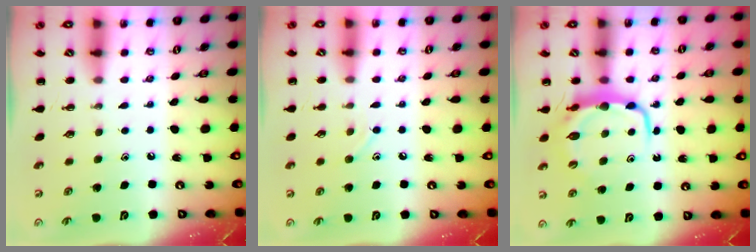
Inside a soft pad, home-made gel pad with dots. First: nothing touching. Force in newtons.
{"total": 7.1, "press": 6.7, "slide": 2.4}
{"total": 6.6, "press": 6.5, "slide": 1.0}